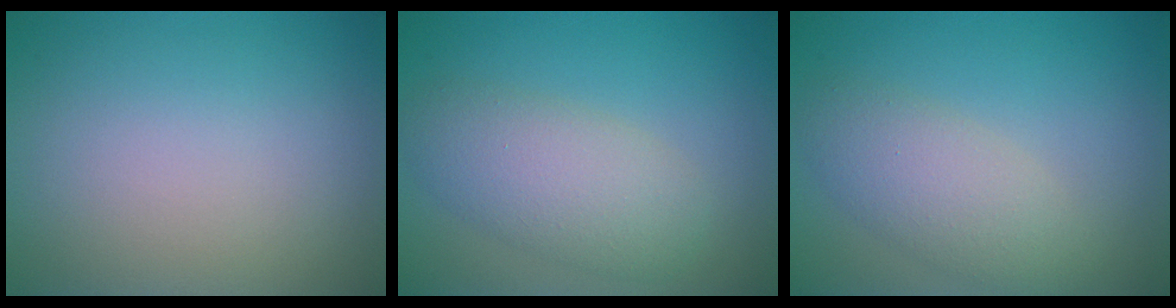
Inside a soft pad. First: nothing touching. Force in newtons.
{"total": 4.8, "press": 4.8, "slide": 0.2}
{"total": 3.9, "press": 3.9, "slide": 0.2}